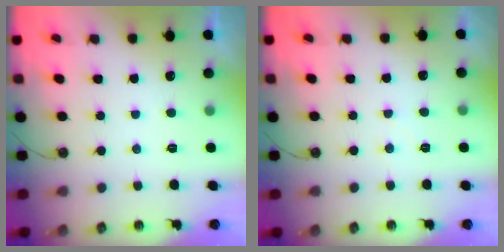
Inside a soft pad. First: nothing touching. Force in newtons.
{"total": 3.6, "press": 3.6, "slide": 0.5}